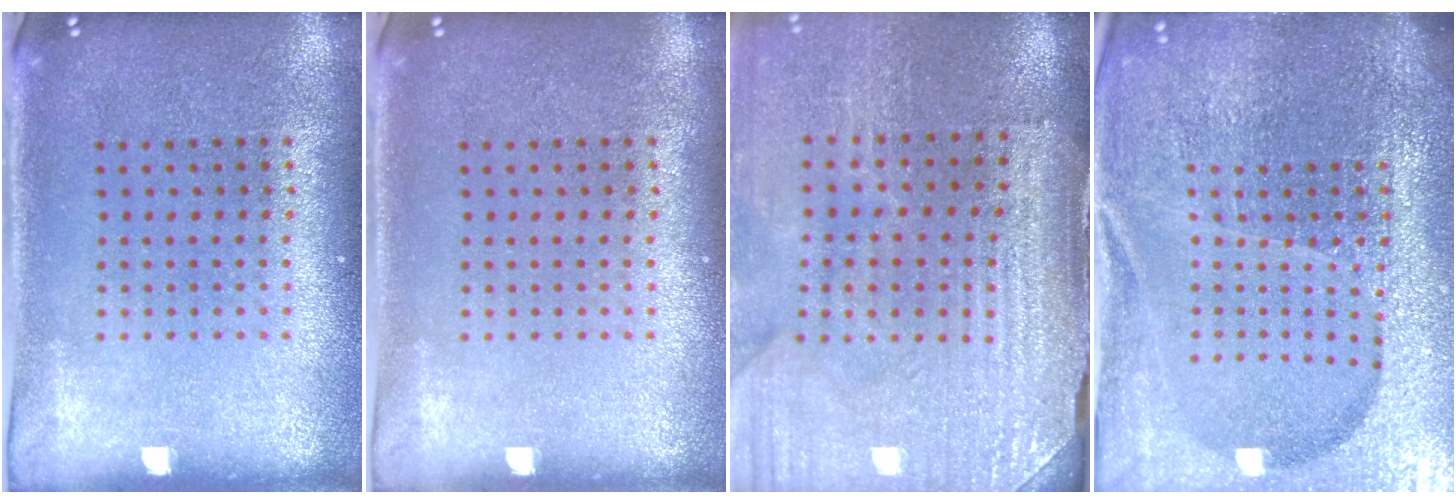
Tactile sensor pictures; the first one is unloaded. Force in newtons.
{"total": 0.0}
{"total": 3.3, "press": 3.2, "slide": 0.9}
{"total": 6.3, "press": 5.5, "slide": 3.0}